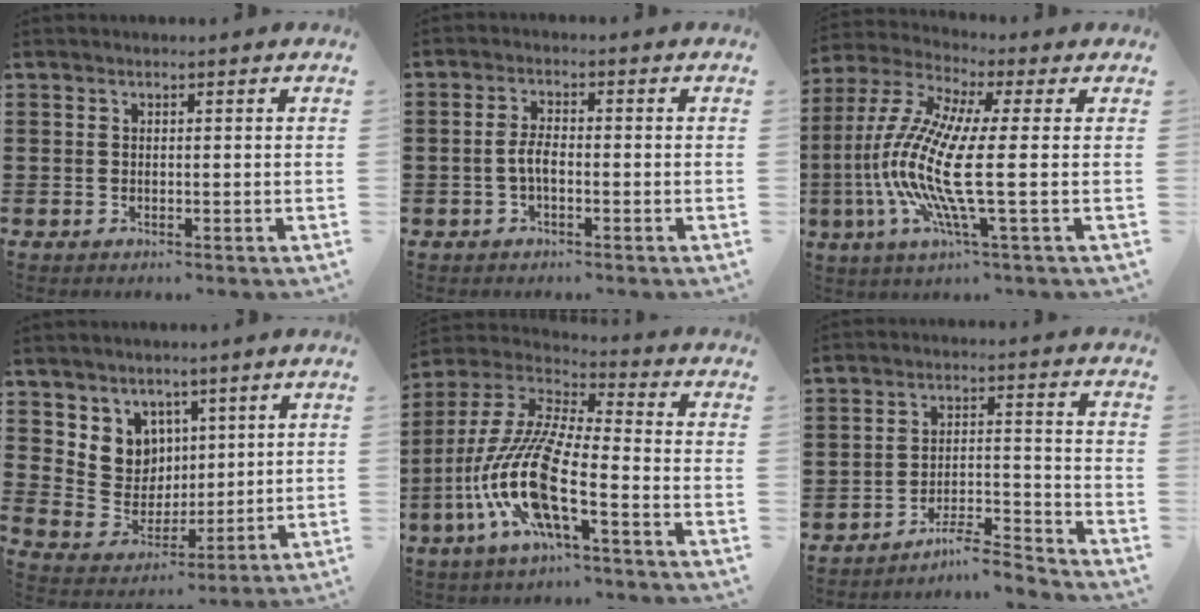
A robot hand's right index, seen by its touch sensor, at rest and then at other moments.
{"total": 3.2, "force": [-0.9, 1.1, 2.8], "torque": [-0.073, -0.004, -0.024]}
{"total": 12.4, "force": [-1.9, 1.2, 12.2], "torque": [-0.292, -0.029, -0.052]}
{"total": 7.5, "force": [3.8, 6.4, 0.8], "torque": [-0.059, -0.019, 0.078]}
{"total": 14.0, "force": [-6.7, 2.9, 11.9], "torque": [-0.284, -0.019, -0.141]}
{"total": 6.0, "force": [-5.7, 0.4, 1.9], "torque": [-0.032, 0.003, -0.112]}